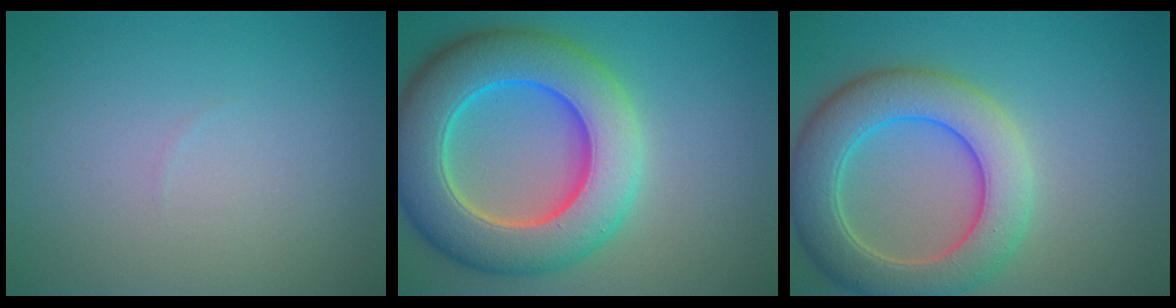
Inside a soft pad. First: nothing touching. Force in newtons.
{"total": 11.5, "press": 11.5, "slide": 0.9}
{"total": 7.8, "press": 7.8, "slide": 0.9}